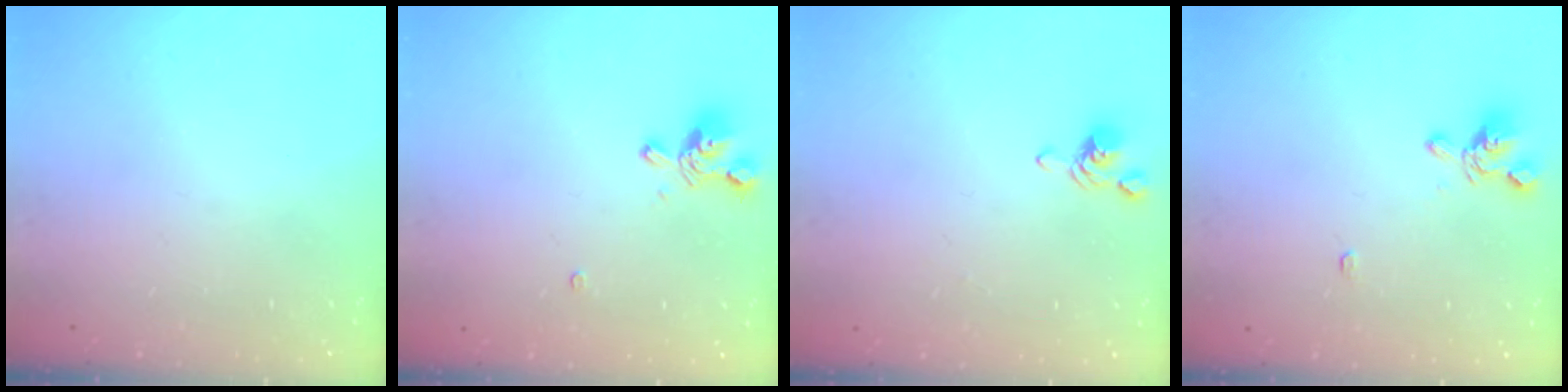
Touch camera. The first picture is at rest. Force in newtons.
{"total": 1.9, "press": 1.7, "slide": 1.0}
{"total": 2.8, "press": 2.8, "slide": 0.3}
{"total": 2.2, "press": 2.0, "slide": 0.8}